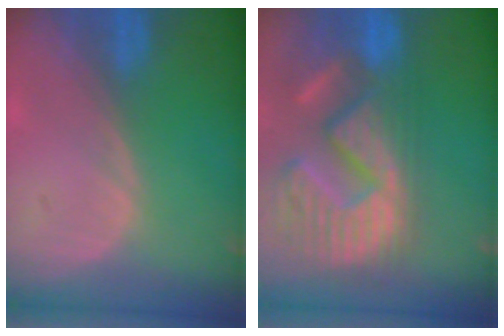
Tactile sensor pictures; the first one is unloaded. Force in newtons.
{"total": 15.4, "press": 12.6, "slide": 8.8}